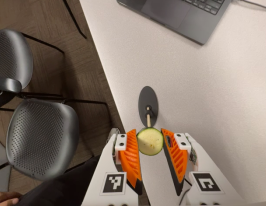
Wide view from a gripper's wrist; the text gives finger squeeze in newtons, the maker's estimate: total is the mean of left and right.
{"total": 8.3, "left": 7.8, "right": 8.8}